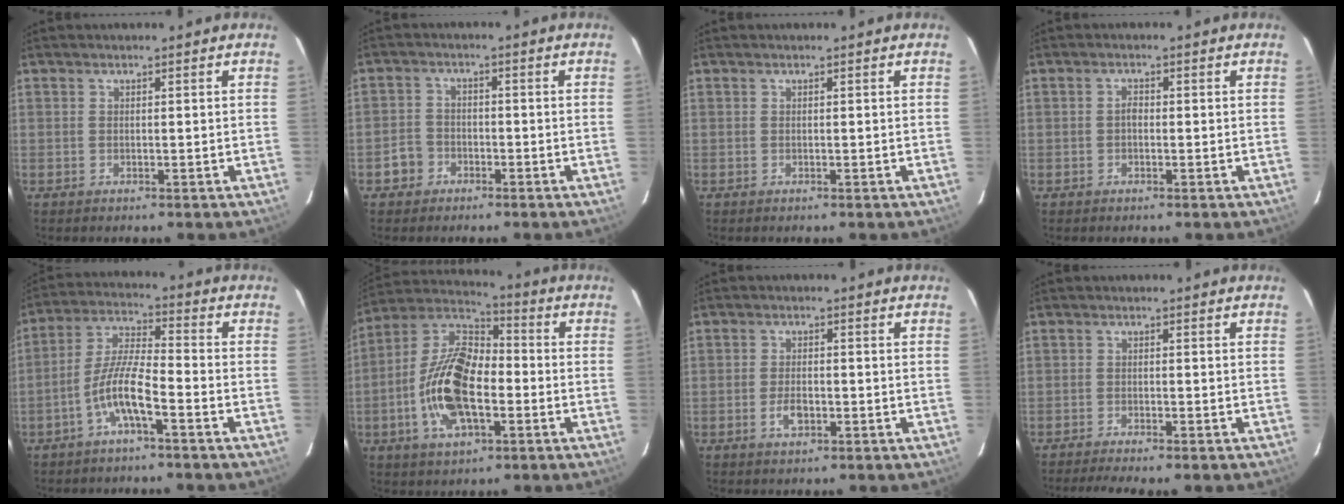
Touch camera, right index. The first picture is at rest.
{"total": 4.0, "force": [-2.3, 3.2, 0.7], "torque": [-0.018, 0.013, -0.041]}
{"total": 0.0}
{"total": 1.1, "force": [-0.3, 0.7, 0.7], "torque": [-0.013, 0.006, -0.006]}
{"total": 8.1, "force": [-4.2, 1.2, 6.8], "torque": [-0.150, 0.008, -0.081]}
{"total": 16.5, "force": [-4.2, 8.2, 13.7], "torque": [-0.281, 0.006, -0.082]}
{"total": 3.6, "force": [-1.4, 1.9, 2.7], "torque": [-0.056, 0.000, -0.023]}
{"total": 5.2, "force": [-4.5, 0.0, 2.6], "torque": [-0.059, -0.013, -0.071]}